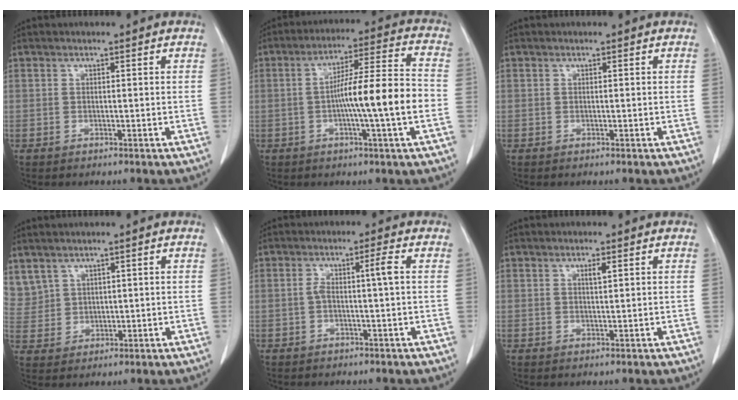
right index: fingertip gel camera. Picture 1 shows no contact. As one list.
[{"total": 12.6, "force": [-2.3, -0.2, 12.4], "torque": [-0.205, 0.011, -0.043]}, {"total": 0.0}, {"total": 6.9, "force": [4.4, 5.0, 1.7], "torque": [-0.056, 0.015, 0.109]}, {"total": 3.1, "force": [0.0, -0.3, 3.1], "torque": [-0.060, 0.012, 0.004]}, {"total": 1.2, "force": [0.6, 0.1, 1.0], "torque": [-0.019, -0.001, 0.009]}]